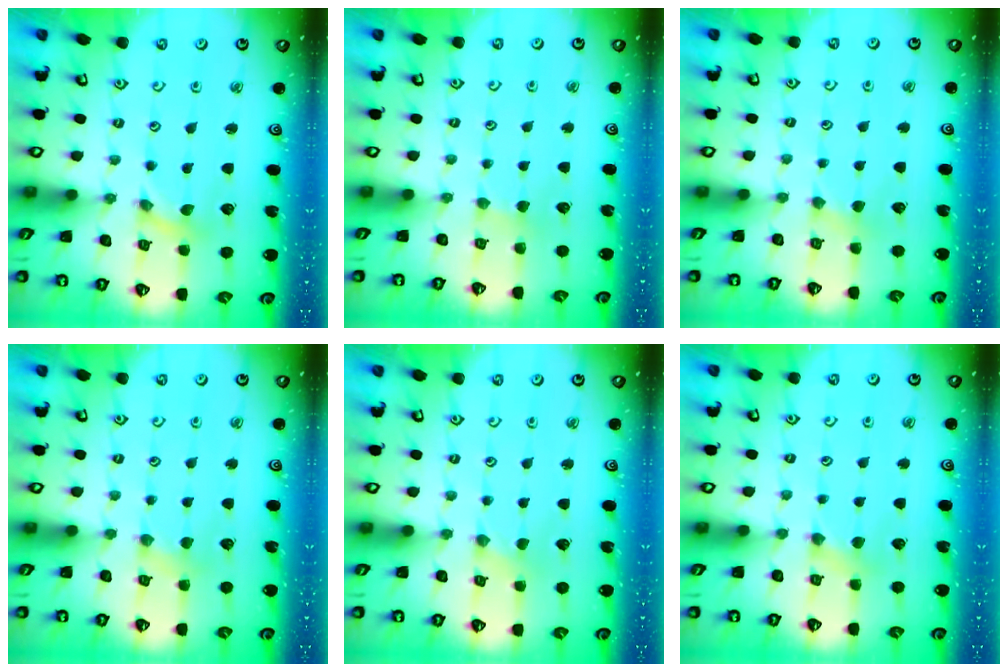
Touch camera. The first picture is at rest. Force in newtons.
{"total": 2.1, "press": 2.1, "slide": 0.4}
{"total": 2.4, "press": 2.4, "slide": 0.3}
{"total": 2.9, "press": 2.9, "slide": 0.4}
{"total": 0.0}
{"total": 3.6, "press": 3.5, "slide": 0.6}